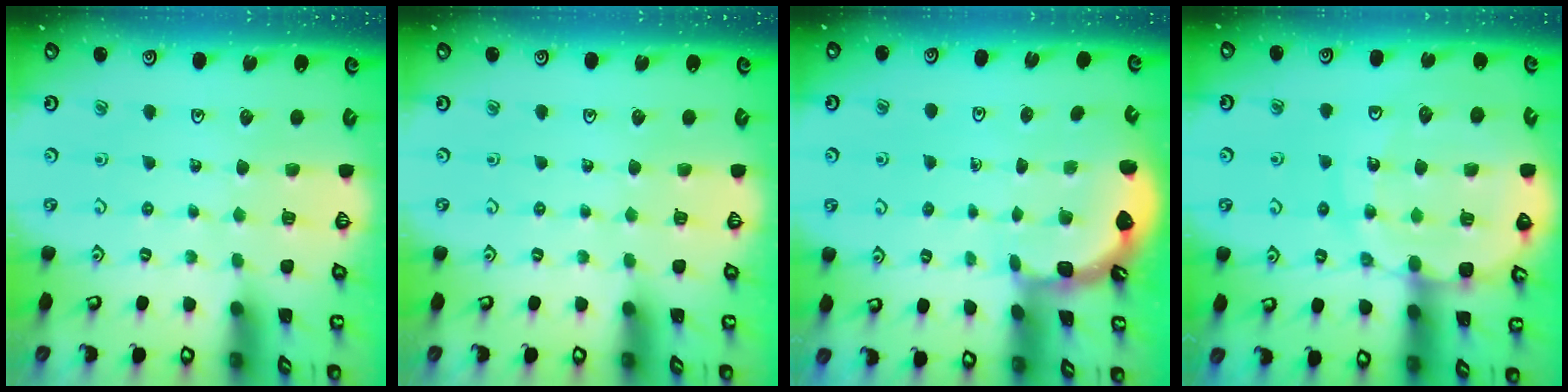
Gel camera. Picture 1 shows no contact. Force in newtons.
{"total": 0.0}
{"total": 2.0, "press": 2.0, "slide": 0.2}
{"total": 16.4, "press": 16.1, "slide": 3.1}